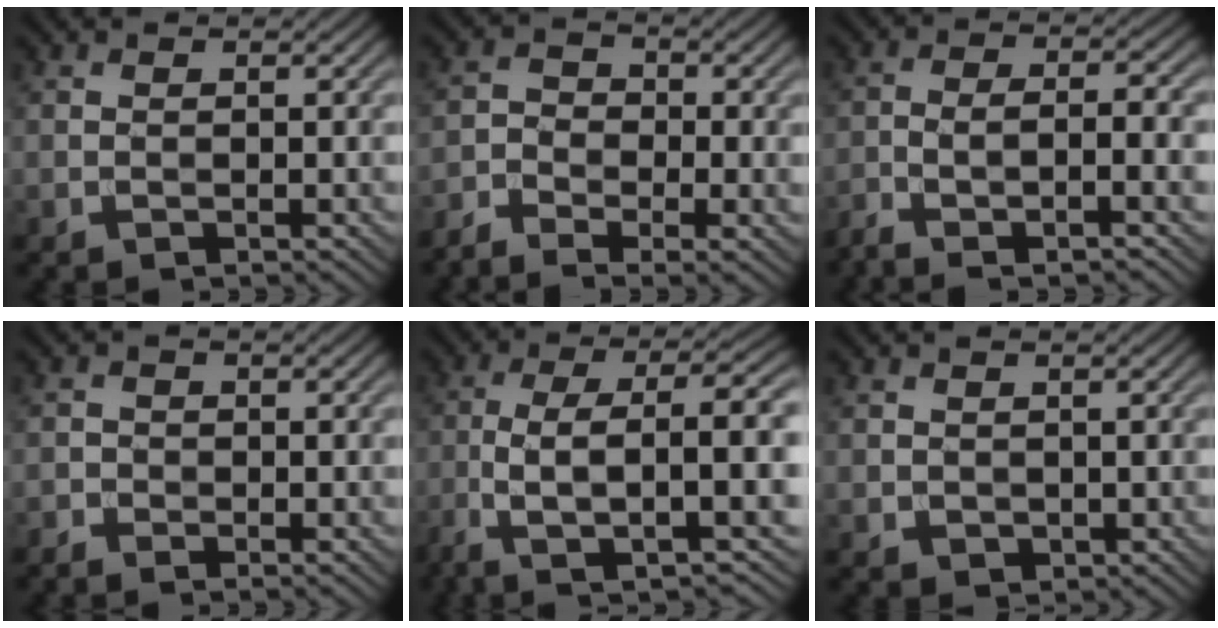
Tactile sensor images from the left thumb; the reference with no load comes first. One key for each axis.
{"total": 5.8, "fx": -3.9, "fy": 2.7, "fz": 3.4, "tx": -0.077, "ty": -0.015, "tz": -0.071}
{"total": 6.5, "fx": -3.5, "fy": 1.5, "fz": 5.2, "tx": -0.089, "ty": -0.004, "tz": -0.066}
{"total": 1.5, "fx": -0.9, "fy": 1.1, "fz": 0.6, "tx": -0.010, "ty": -0.002, "tz": -0.019}
{"total": 11.2, "fx": -2.4, "fy": 2.7, "fz": 10.6, "tx": -0.175, "ty": 0.015, "tz": -0.041}
{"total": 1.2, "fx": 0.2, "fy": 1.1, "fz": 0.4, "tx": -0.016, "ty": -0.008, "tz": 0.009}